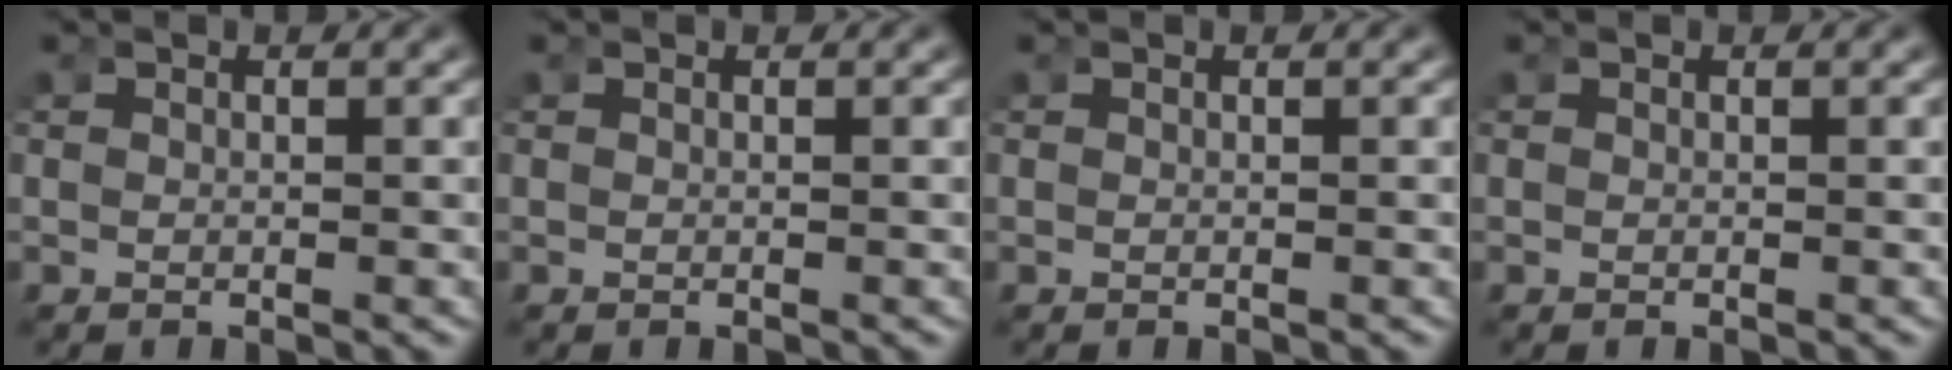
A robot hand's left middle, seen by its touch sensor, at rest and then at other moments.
{"total": 0.0}
{"total": 0.0}
{"total": 0.0}